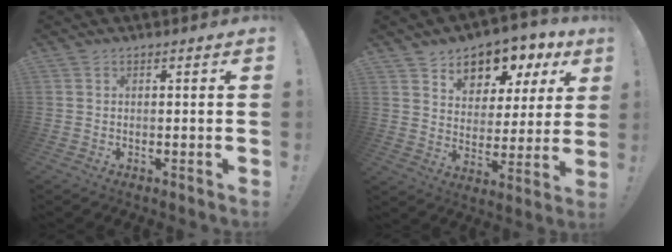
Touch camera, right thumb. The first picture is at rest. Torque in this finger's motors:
{"motor_torque": [0.02, 0.99, -0.08, 0.45, 0.12]}